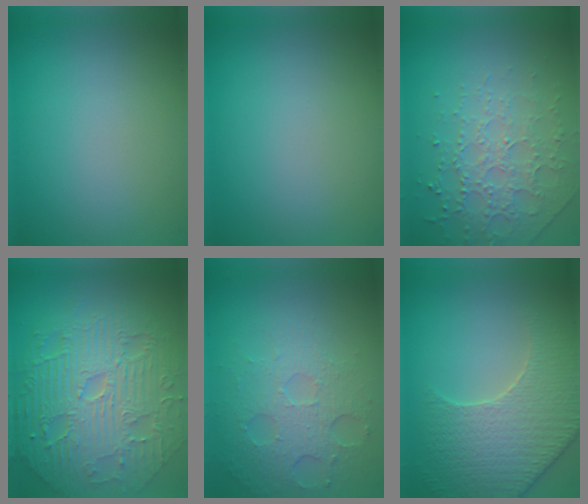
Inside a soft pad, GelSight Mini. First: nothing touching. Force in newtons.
{"total": 0.0}
{"total": 3.0, "press": 2.8, "slide": 1.1}
{"total": 11.5, "press": 7.5, "slide": 8.7}
{"total": 5.0, "press": 3.5, "slide": 3.7}
{"total": 5.7, "press": 5.2, "slide": 2.1}